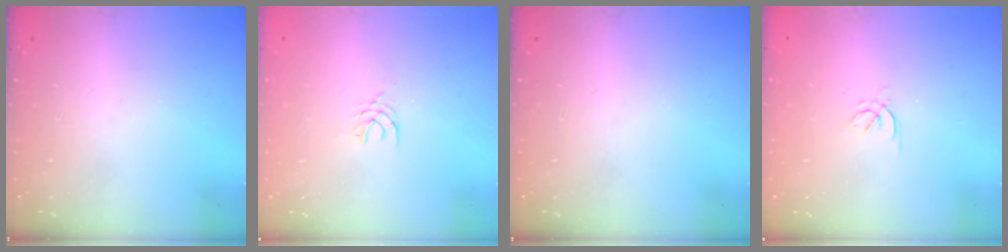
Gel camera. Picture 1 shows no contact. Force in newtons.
{"total": 2.9, "press": 2.9, "slide": 0.4}
{"total": 0.0}
{"total": 1.7, "press": 1.6, "slide": 0.5}